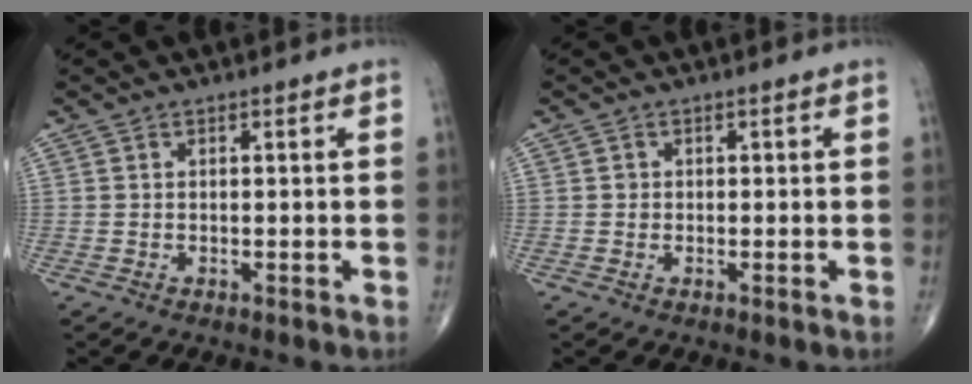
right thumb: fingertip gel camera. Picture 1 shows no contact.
{"total": 1.0, "force": [0.0, 1.0, 0.2], "torque": [0.006, 0.003, 0.000]}